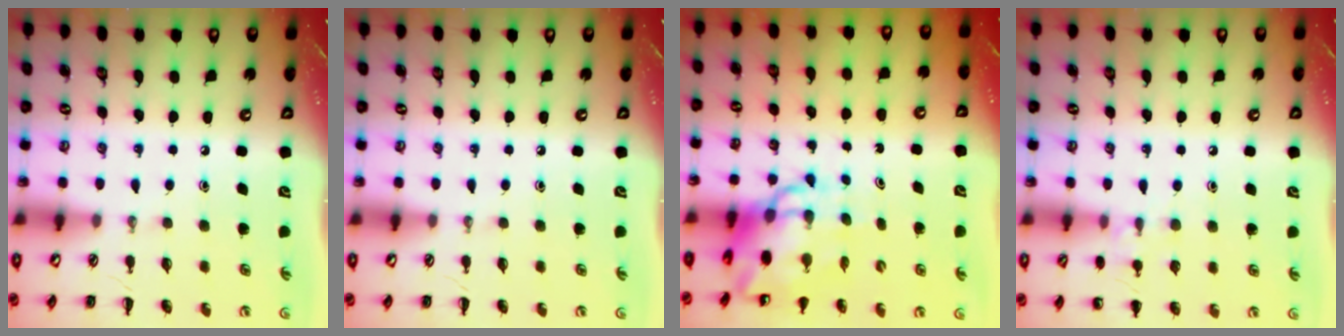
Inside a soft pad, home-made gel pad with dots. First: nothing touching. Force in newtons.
{"total": 0.0}
{"total": 10.6, "press": 10.2, "slide": 2.9}
{"total": 7.4, "press": 7.1, "slide": 2.2}